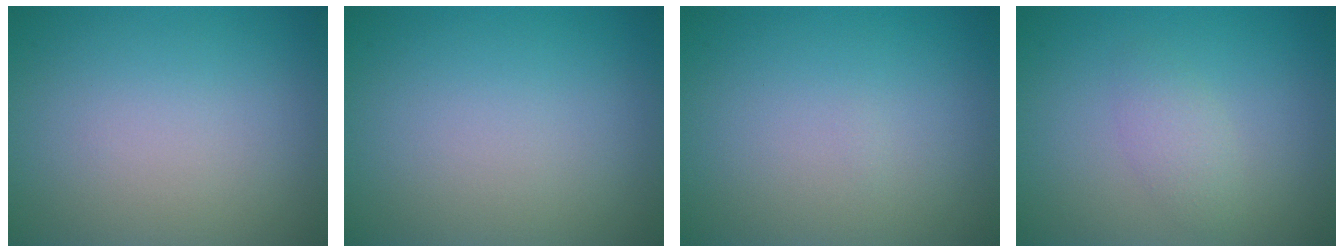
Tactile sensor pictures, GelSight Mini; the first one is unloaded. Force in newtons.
{"total": 0.0}
{"total": 0.0}
{"total": 1.7, "press": 1.7, "slide": 0.1}